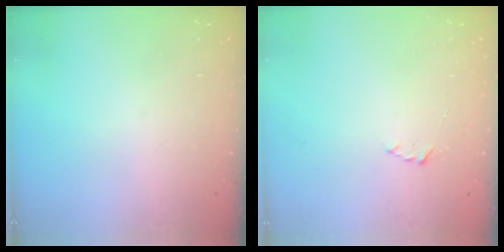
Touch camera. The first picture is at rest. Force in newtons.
{"total": 1.9, "press": 1.9, "slide": 0.2}